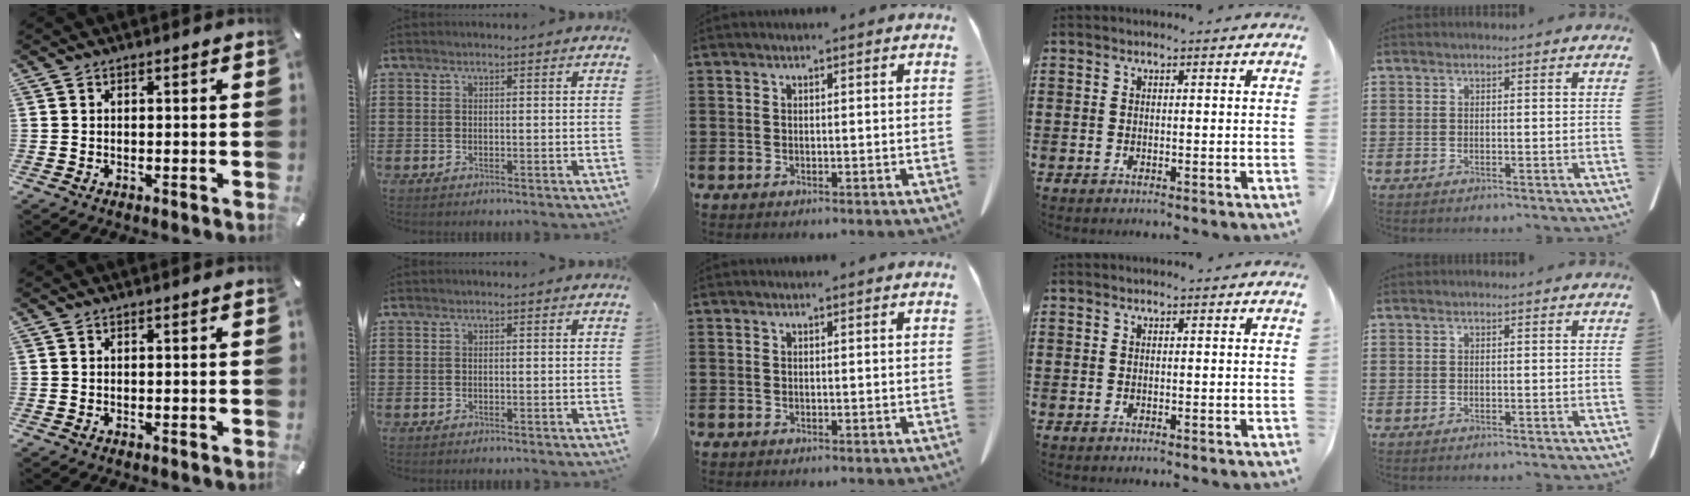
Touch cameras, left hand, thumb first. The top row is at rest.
{}